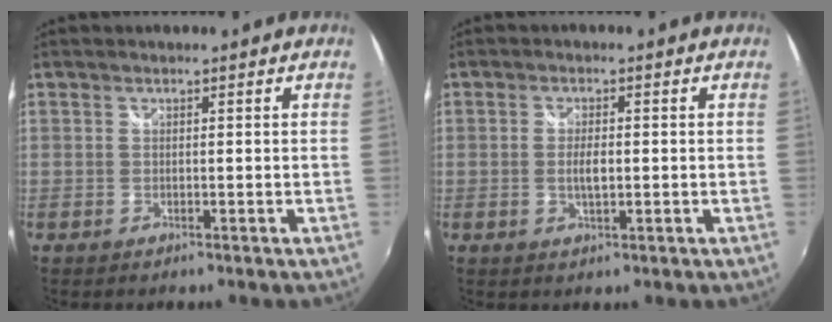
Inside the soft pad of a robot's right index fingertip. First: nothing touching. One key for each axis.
{"total": 2.9, "fx": -0.3, "fy": 1.1, "fz": 2.7, "tx": -0.048, "ty": -0.003, "tz": -0.005}